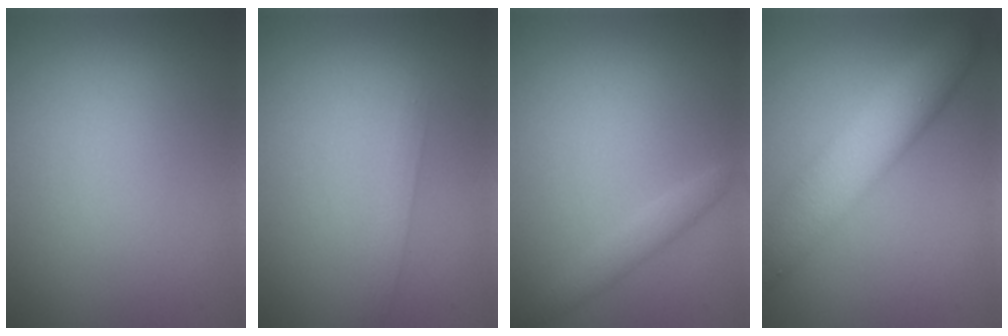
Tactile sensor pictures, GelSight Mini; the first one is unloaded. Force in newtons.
{"total": 1.1, "press": 1.1, "slide": 0.2}
{"total": 1.5, "press": 1.5, "slide": 0.0}
{"total": 6.8, "press": 6.8, "slide": 0.3}